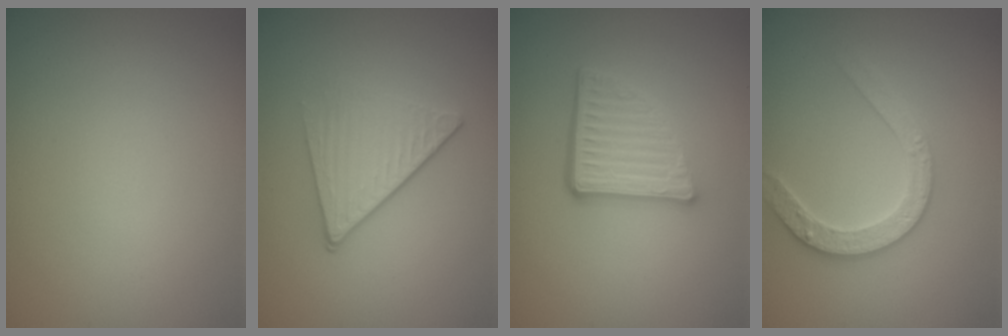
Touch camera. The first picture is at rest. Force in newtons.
{"total": 4.2, "press": 2.9, "slide": 3.0}
{"total": 4.7, "press": 3.5, "slide": 3.3}
{"total": 3.0, "press": 2.9, "slide": 0.5}